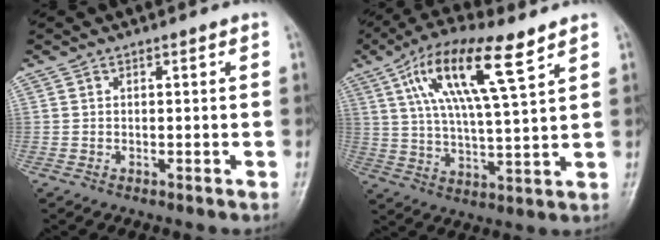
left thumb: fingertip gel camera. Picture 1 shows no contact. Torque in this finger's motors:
{"motor_torque": [0.72, 0.69, 1.75, -1.02, 0.62]}